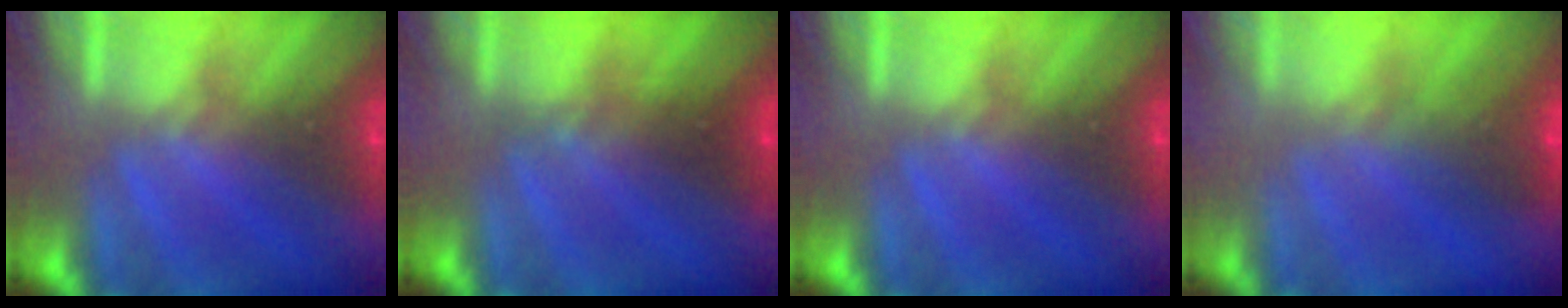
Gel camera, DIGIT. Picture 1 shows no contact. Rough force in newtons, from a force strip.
{"total": 2.2}
{"total": 0.0}
{"total": 6.7}